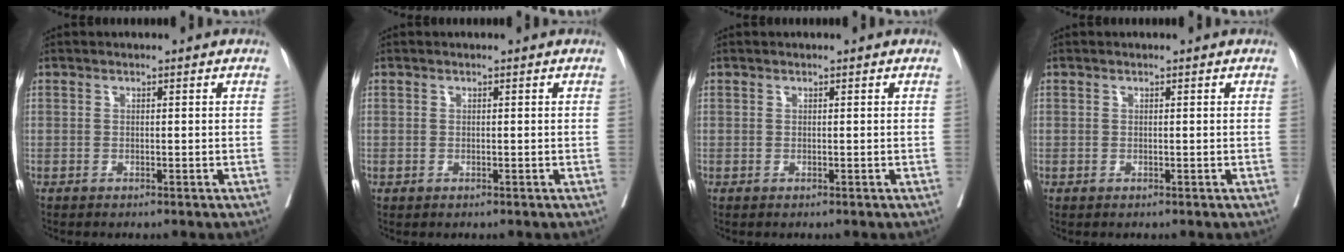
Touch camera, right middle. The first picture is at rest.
{"total": 0.0}
{"total": 0.0}
{"total": 0.0}